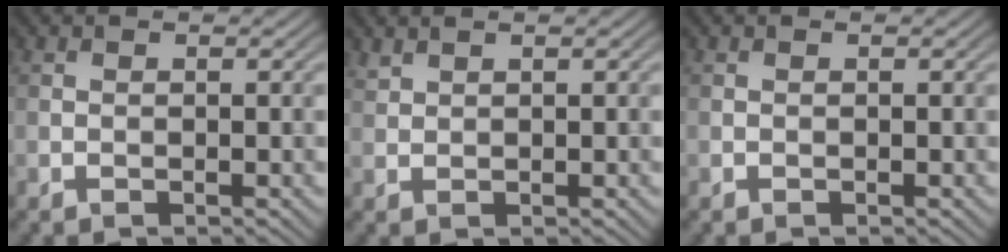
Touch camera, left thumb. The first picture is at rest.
{"total": 1.1, "force": [1.0, 0.2, 0.3], "torque": [-0.015, 0.004, 0.028]}
{"total": 0.0}